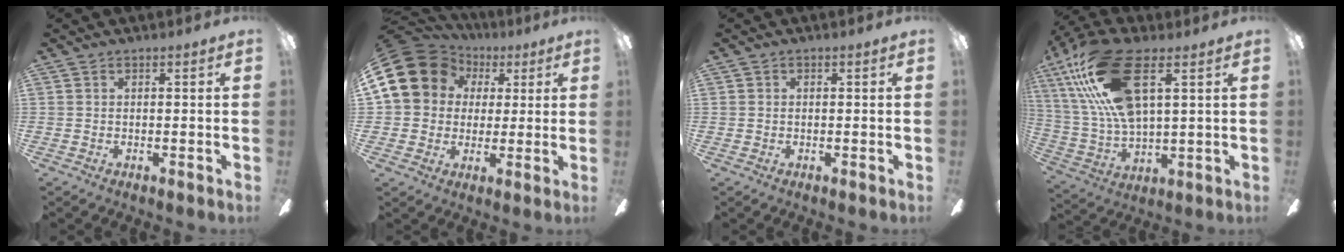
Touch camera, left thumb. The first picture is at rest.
{"total": 15.0, "force": [4.3, 13.3, 5.6], "torque": [-0.115, -0.012, 0.083]}
{"total": 0.0}
{"total": 21.3, "force": [10.2, 8.5, 16.6], "torque": [-0.365, -0.025, 0.173]}